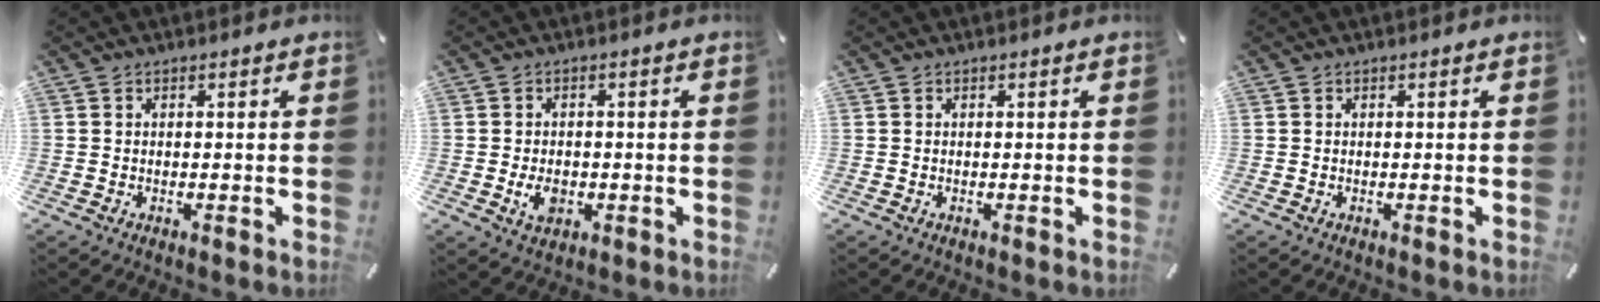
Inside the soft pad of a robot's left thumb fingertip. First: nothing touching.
{"total": 4.4, "force": [-1.1, 3.1, 3.0], "torque": [-0.057, -0.002, -0.021]}
{"total": 0.0}
{"total": 0.0}